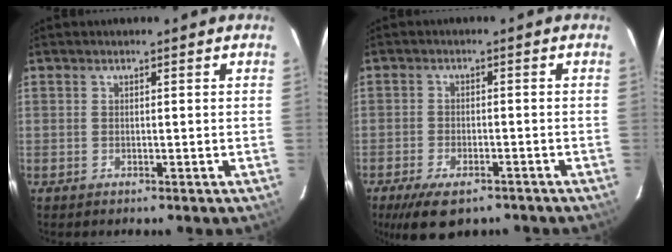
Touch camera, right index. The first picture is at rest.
{"total": 9.3, "force": [-6.5, 3.9, 5.3], "torque": [-0.118, -0.019, -0.104]}